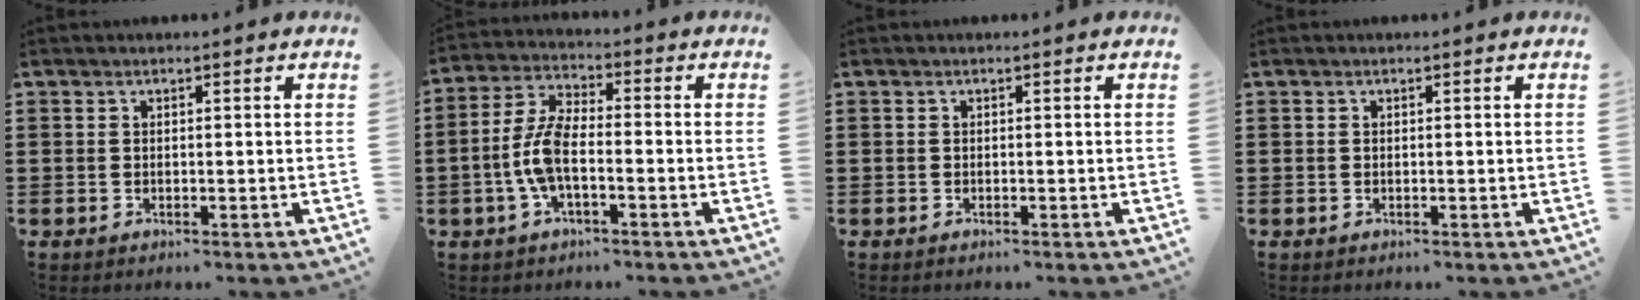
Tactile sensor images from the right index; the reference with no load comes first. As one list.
[{"total": 7.3, "force": [-1.9, 2.8, 6.4], "torque": [-0.153, -0.009, -0.040]}, {"total": 0.0}, {"total": 0.0}]